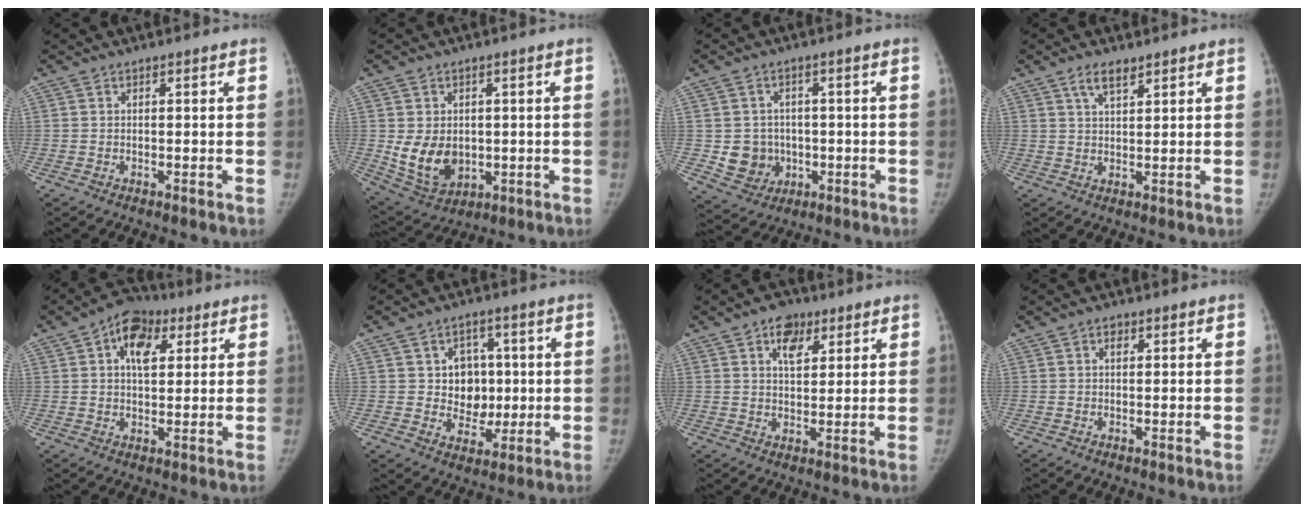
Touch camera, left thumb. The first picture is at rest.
{"total": 9.6, "force": [-0.4, 7.2, 6.4], "torque": [-0.091, -0.012, 0.017]}
{"total": 7.0, "force": [-0.8, 6.5, 2.5], "torque": [-0.010, 0.006, -0.002]}
{"total": 3.7, "force": [2.6, 1.3, 2.2], "torque": [-0.038, -0.010, 0.051]}
{"total": 9.5, "force": [3.8, 5.9, 6.4], "torque": [-0.074, 0.002, 0.052]}
{"total": 8.9, "force": [1.0, 7.6, 4.5], "torque": [-0.014, 0.001, 0.022]}
{"total": 6.2, "force": [3.2, 3.9, 3.5], "torque": [-0.030, -0.013, 0.048]}
{"total": 1.3, "force": [0.5, 0.9, 0.8], "torque": [-0.007, 0.001, 0.006]}